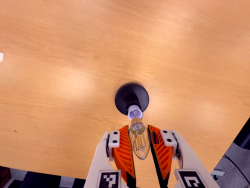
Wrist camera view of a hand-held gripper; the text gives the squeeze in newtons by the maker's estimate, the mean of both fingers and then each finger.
{"total": 14.8, "left": 16.5, "right": 13.1}